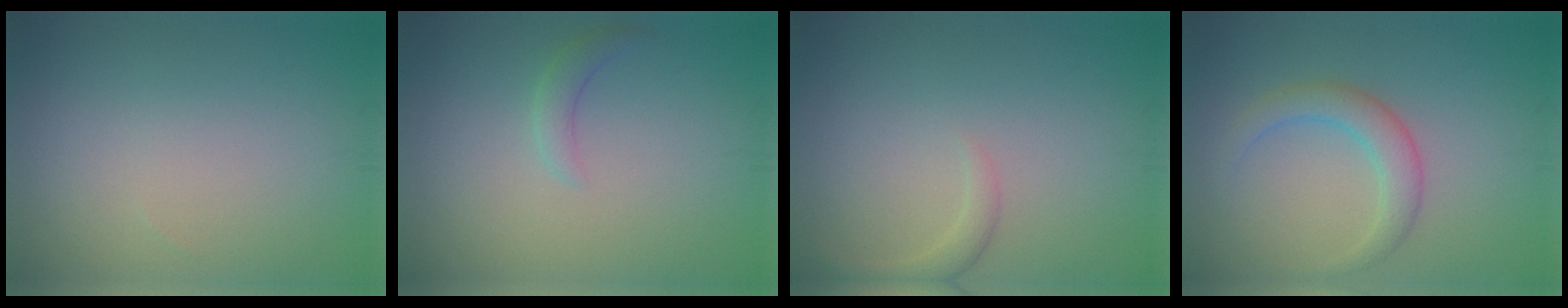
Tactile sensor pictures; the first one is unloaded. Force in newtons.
{"total": 1.3, "press": 1.3, "slide": 0.1}
{"total": 1.5, "press": 1.5, "slide": 0.2}
{"total": 2.8, "press": 2.8, "slide": 0.2}